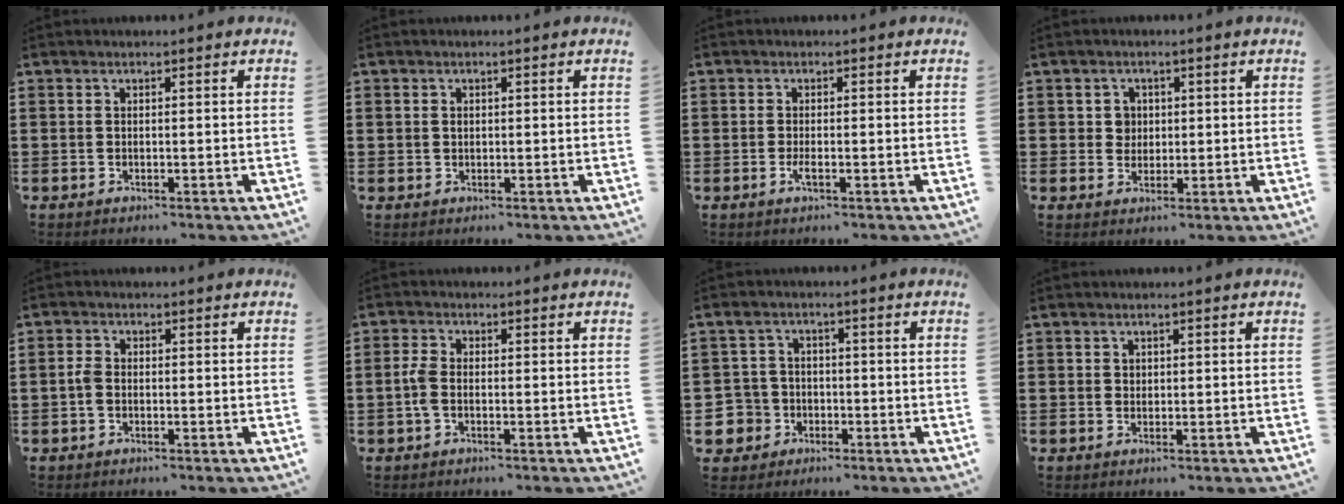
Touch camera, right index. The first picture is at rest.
{"total": 0.8, "force": [0.2, 0.8, 0.3], "torque": [-0.008, 0.005, 0.004]}
{"total": 1.5, "force": [-0.6, 0.3, 1.3], "torque": [-0.032, -0.009, -0.011]}
{"total": 2.5, "force": [0.5, 2.3, 0.9], "torque": [-0.026, 0.010, 0.006]}
{"total": 2.0, "force": [-0.6, 1.1, 1.5], "torque": [-0.046, -0.004, -0.015]}
{"total": 2.7, "force": [-0.7, 1.2, 2.3], "torque": [-0.066, -0.005, -0.020]}
{"total": 5.2, "force": [-1.5, 4.8, 1.2], "torque": [-0.060, 0.005, -0.034]}
{"total": 0.6, "force": [0.3, 0.5, 0.1], "torque": [-0.004, 0.002, 0.007]}